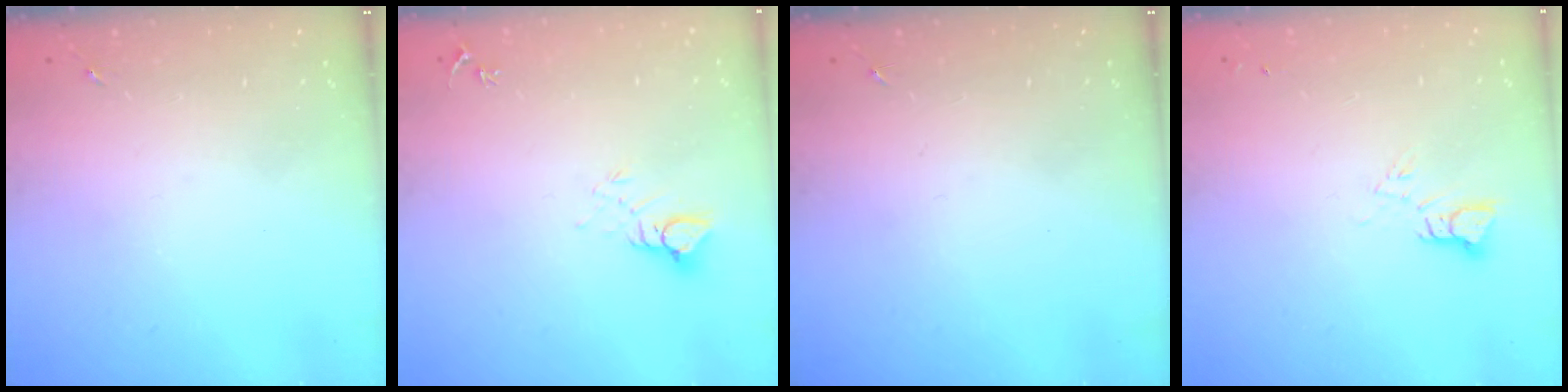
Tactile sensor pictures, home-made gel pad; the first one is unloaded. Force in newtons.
{"total": 4.3, "press": 4.3, "slide": 0.3}
{"total": 0.0}
{"total": 3.4, "press": 3.4, "slide": 0.1}